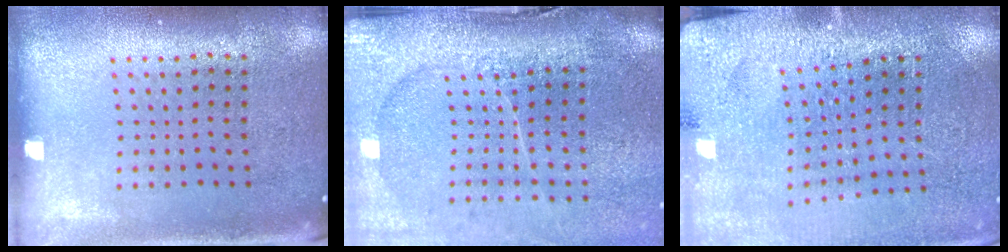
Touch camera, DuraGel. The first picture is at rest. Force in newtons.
{"total": 4.5, "press": 3.6, "slide": 2.7}
{"total": 2.8, "press": 2.8, "slide": 0.2}